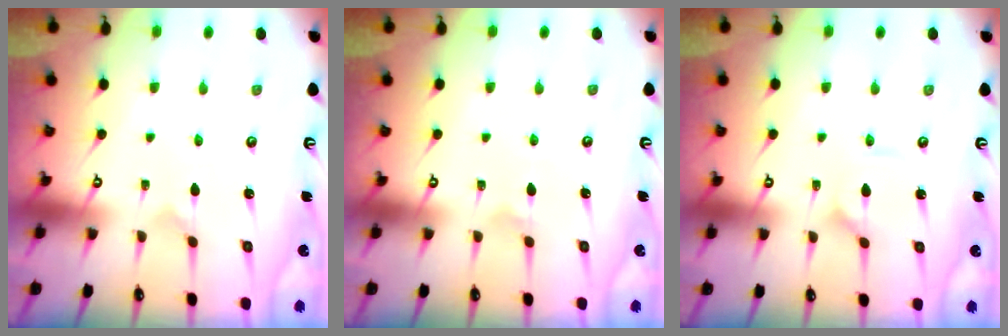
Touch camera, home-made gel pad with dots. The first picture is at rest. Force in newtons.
{"total": 2.5, "press": 2.5, "slide": 0.4}
{"total": 1.9, "press": 1.9, "slide": 0.2}